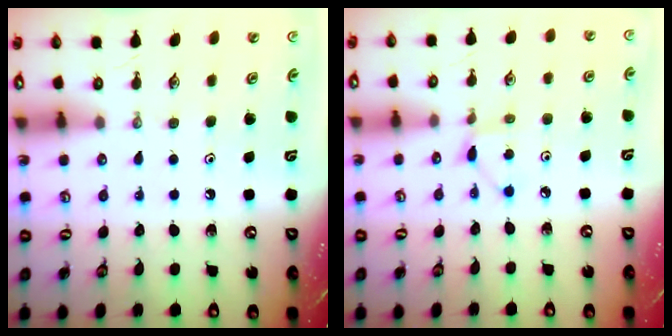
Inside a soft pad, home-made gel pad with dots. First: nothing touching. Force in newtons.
{"total": 4.6, "press": 4.6, "slide": 0.5}